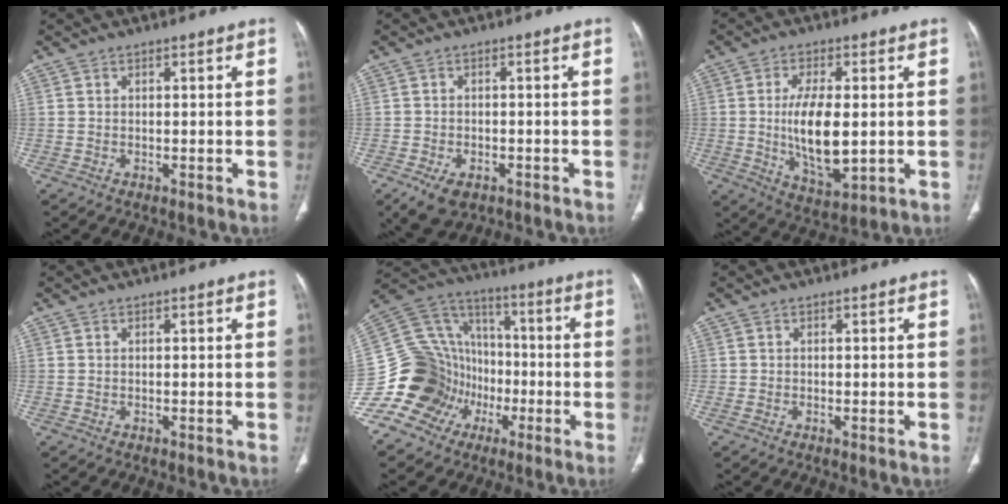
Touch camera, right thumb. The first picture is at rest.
{"total": 6.2, "force": [-3.4, 3.7, 3.6], "torque": [-0.065, 0.004, -0.051]}
{"total": 12.1, "force": [-0.2, 5.2, 10.9], "torque": [-0.192, -0.020, 0.004]}
{"total": 0.0}
{"total": 19.6, "force": [-7.3, 16.6, 7.3], "torque": [-0.122, 0.081, -0.130]}
{"total": 0.7, "force": [-0.2, 0.2, 0.6], "torque": [-0.017, -0.004, -0.005]}